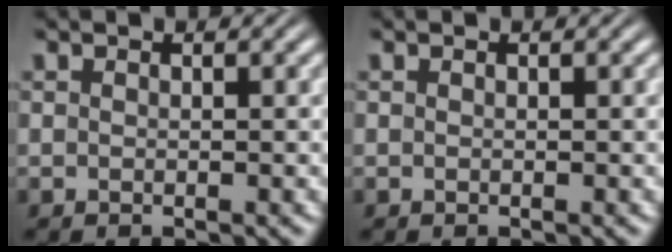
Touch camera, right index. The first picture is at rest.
{"total": 0.0}